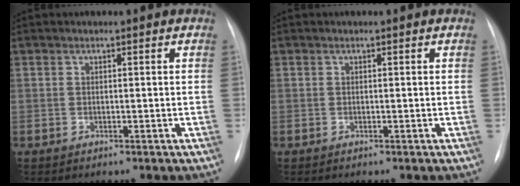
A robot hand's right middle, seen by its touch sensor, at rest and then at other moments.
{"total": 0.0}